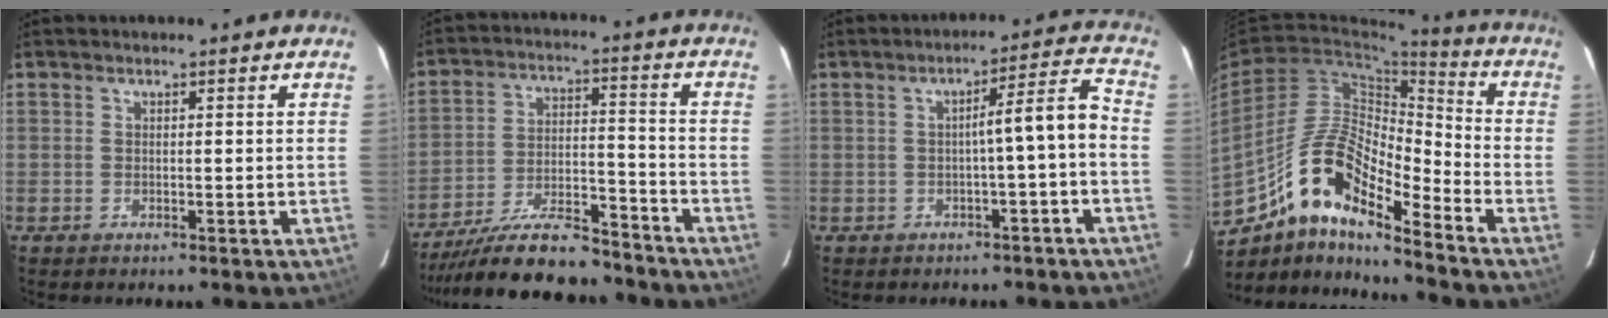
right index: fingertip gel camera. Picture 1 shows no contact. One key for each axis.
{"total": 14.6, "fx": -13.2, "fy": 2.7, "fz": 5.8, "tx": -0.100, "ty": 0.013, "tz": -0.224}
{"total": 6.0, "fx": -1.4, "fy": -0.2, "fz": 5.8, "tx": -0.078, "ty": 0.021, "tz": -0.019}
{"total": 14.4, "fx": -9.7, "fy": 3.6, "fz": 10.0, "tx": -0.183, "ty": 0.028, "tz": -0.168}